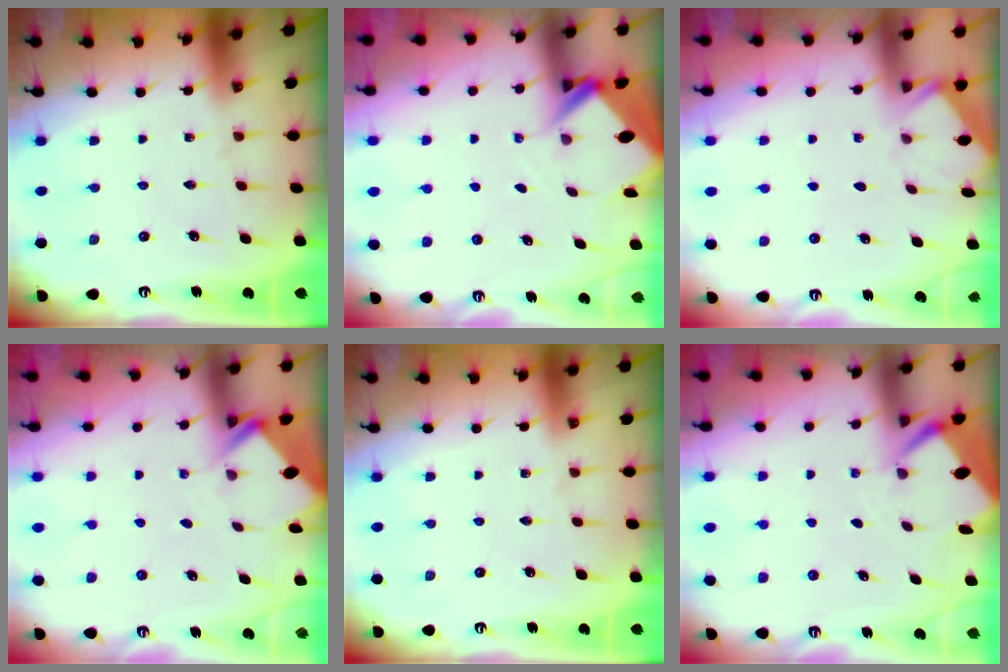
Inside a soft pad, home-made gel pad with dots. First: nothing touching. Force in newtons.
{"total": 3.1, "press": 3.1, "slide": 0.1}
{"total": 1.6, "press": 1.6, "slide": 0.1}
{"total": 2.8, "press": 2.8, "slide": 0.2}
{"total": 0.0}
{"total": 2.5, "press": 2.5, "slide": 0.3}